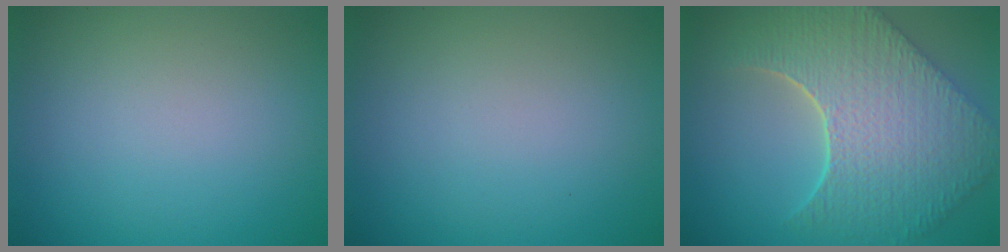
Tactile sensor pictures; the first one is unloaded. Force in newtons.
{"total": 0.0}
{"total": 9.6, "press": 7.0, "slide": 6.7}